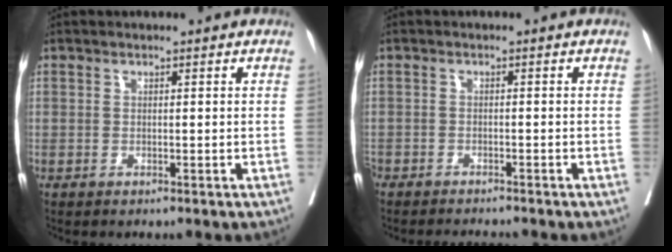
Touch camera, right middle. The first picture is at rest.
{"total": 5.9, "force": [-5.6, 0.6, 1.9], "torque": [-0.023, -0.010, -0.082]}